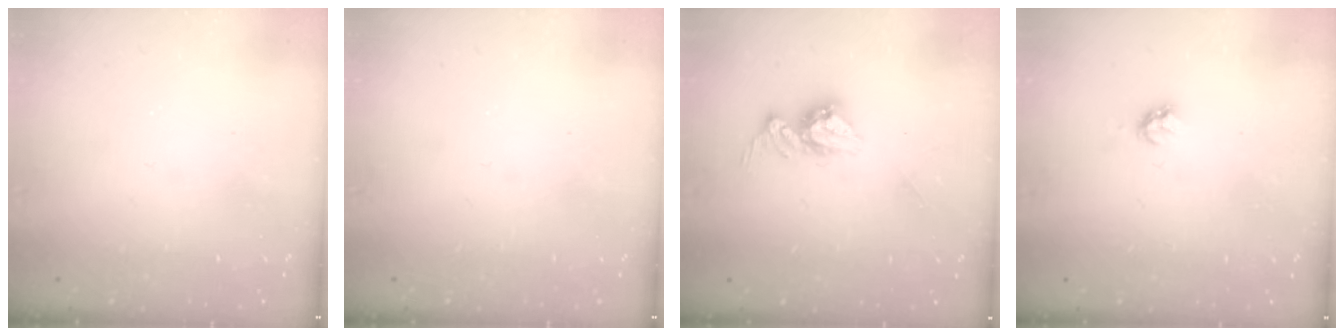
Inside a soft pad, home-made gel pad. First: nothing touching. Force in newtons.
{"total": 0.0}
{"total": 9.4, "press": 9.4, "slide": 0.8}
{"total": 2.8, "press": 2.8, "slide": 0.2}